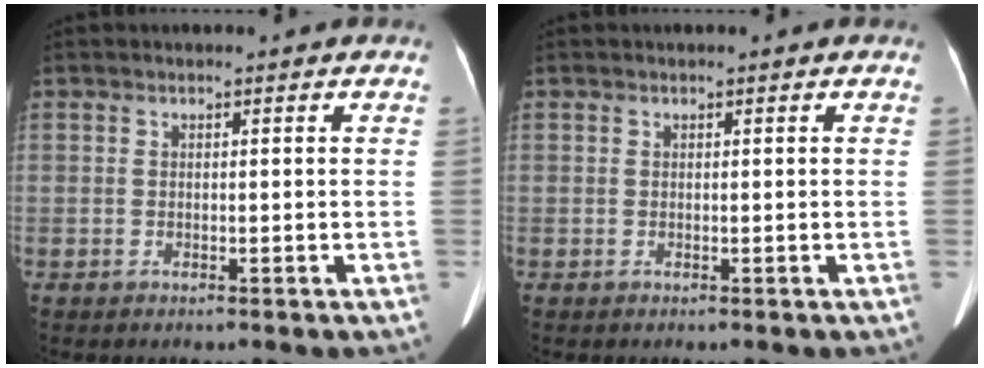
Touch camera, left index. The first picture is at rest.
{"total": 0.0}